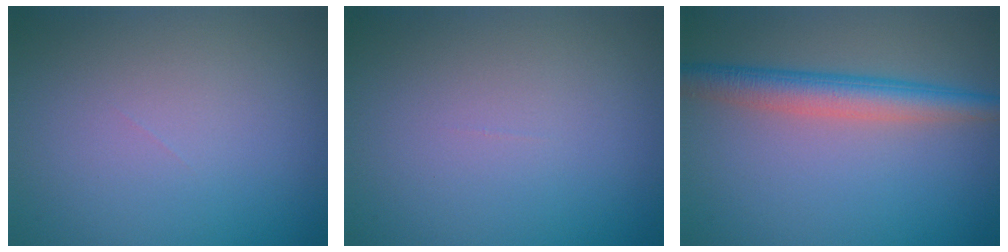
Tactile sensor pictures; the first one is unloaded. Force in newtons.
{"total": 0.0}
{"total": 4.3, "press": 4.3, "slide": 0.1}